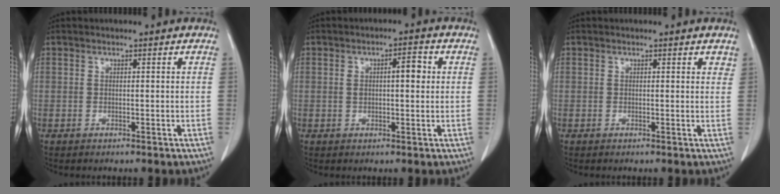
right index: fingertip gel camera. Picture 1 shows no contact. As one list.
[{"total": 4.2, "force": [0.9, 1.4, 3.9], "torque": [-0.068, 0.018, 0.016]}, {"total": 1.1, "force": [0.8, 0.4, 0.5], "torque": [-0.003, 0.000, 0.004]}]